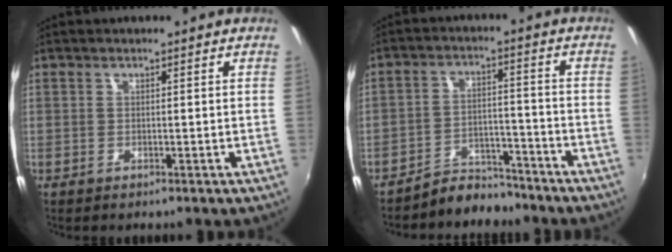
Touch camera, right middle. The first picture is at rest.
{"total": 7.1, "force": [-6.6, 2.5, 0.5], "torque": [-0.020, 0.019, -0.102]}